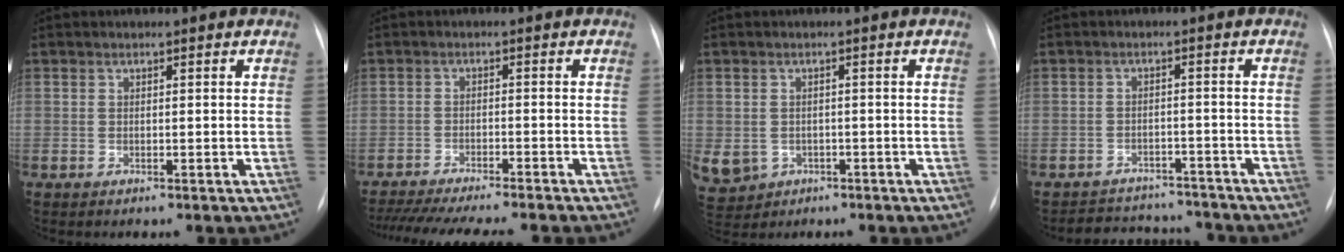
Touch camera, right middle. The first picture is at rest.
{"total": 16.8, "force": [-14.8, 1.6, 7.8], "torque": [-0.143, -0.031, -0.209]}
{"total": 12.6, "force": [-4.6, 10.9, 4.4], "torque": [-0.147, 0.000, -0.053]}
{"total": 9.2, "force": [-8.6, 3.0, 0.9], "torque": [-0.013, 0.013, -0.112]}